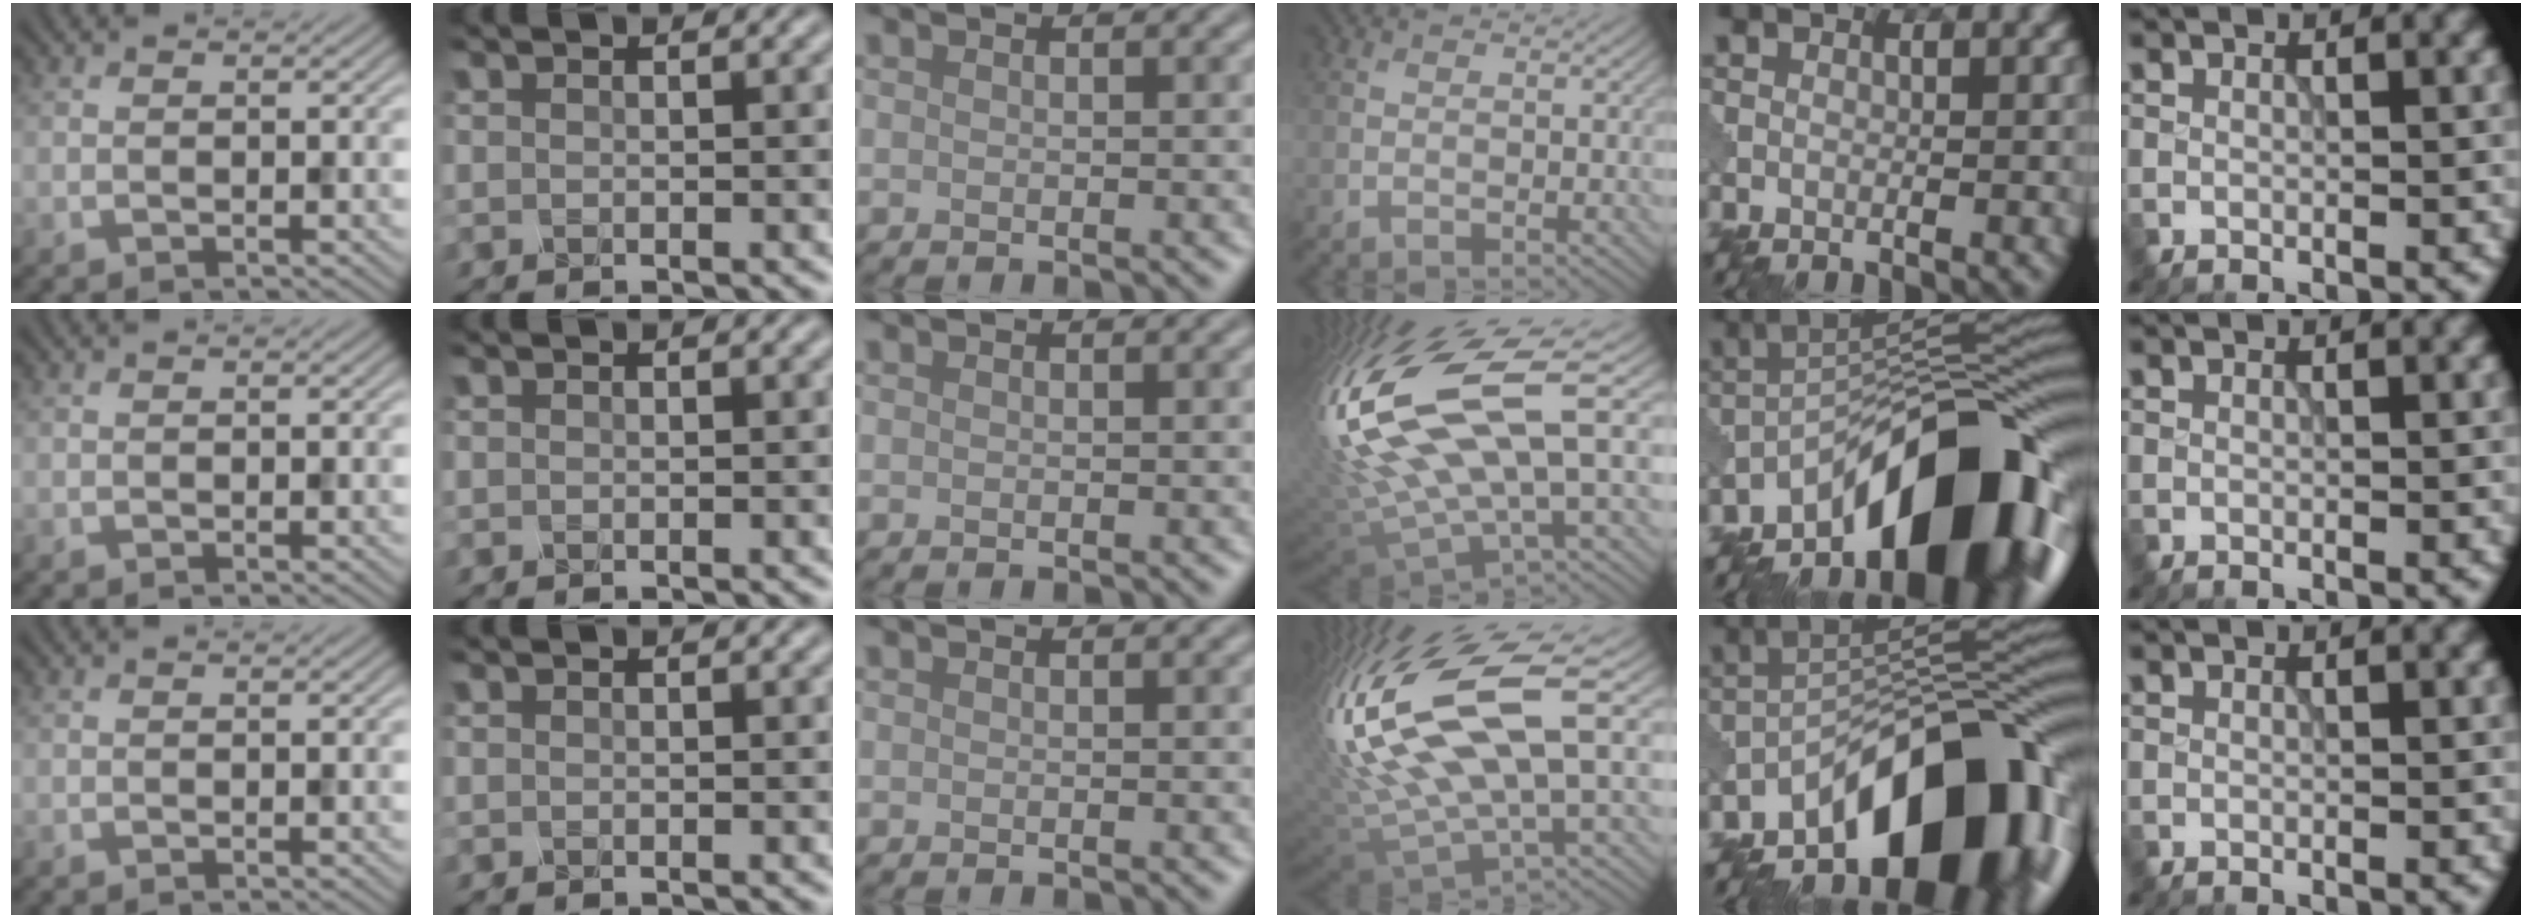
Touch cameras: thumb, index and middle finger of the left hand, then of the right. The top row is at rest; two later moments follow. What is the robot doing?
{"motion": "shake", "object": "salt shaker"}